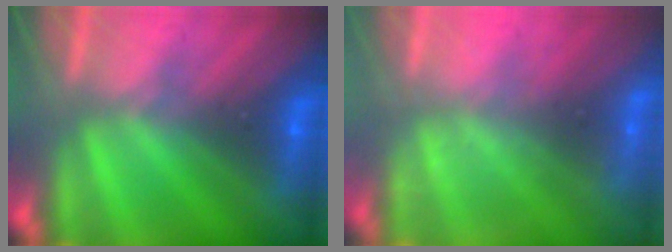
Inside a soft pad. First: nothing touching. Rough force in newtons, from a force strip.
{"total": 2.3}